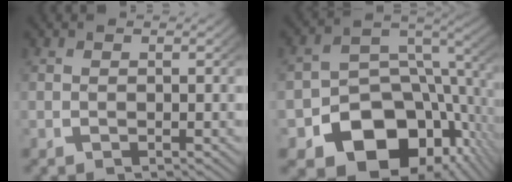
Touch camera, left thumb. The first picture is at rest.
{"total": 15.6, "force": [-6.1, 10.7, 9.6], "torque": [-0.164, -0.051, -0.085]}